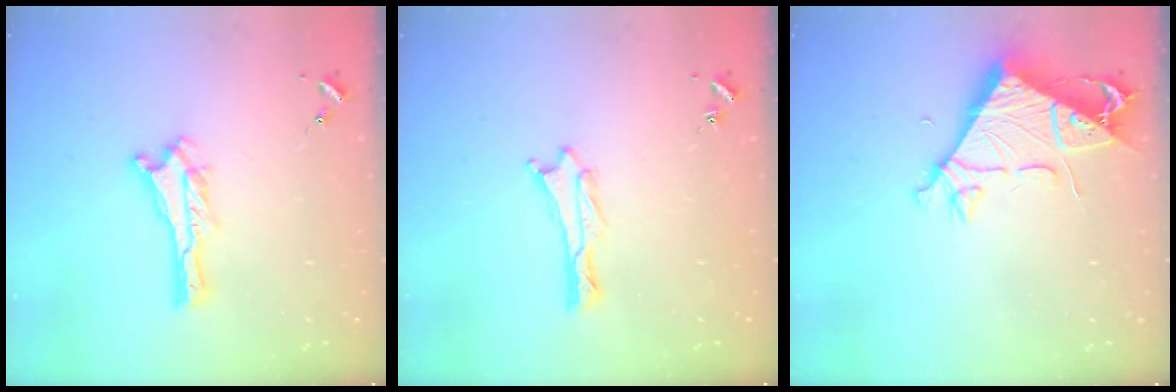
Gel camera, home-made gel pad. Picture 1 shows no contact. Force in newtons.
{"total": 0.8, "press": 0.7, "slide": 0.1}
{"total": 7.8, "press": 7.8, "slide": 0.5}